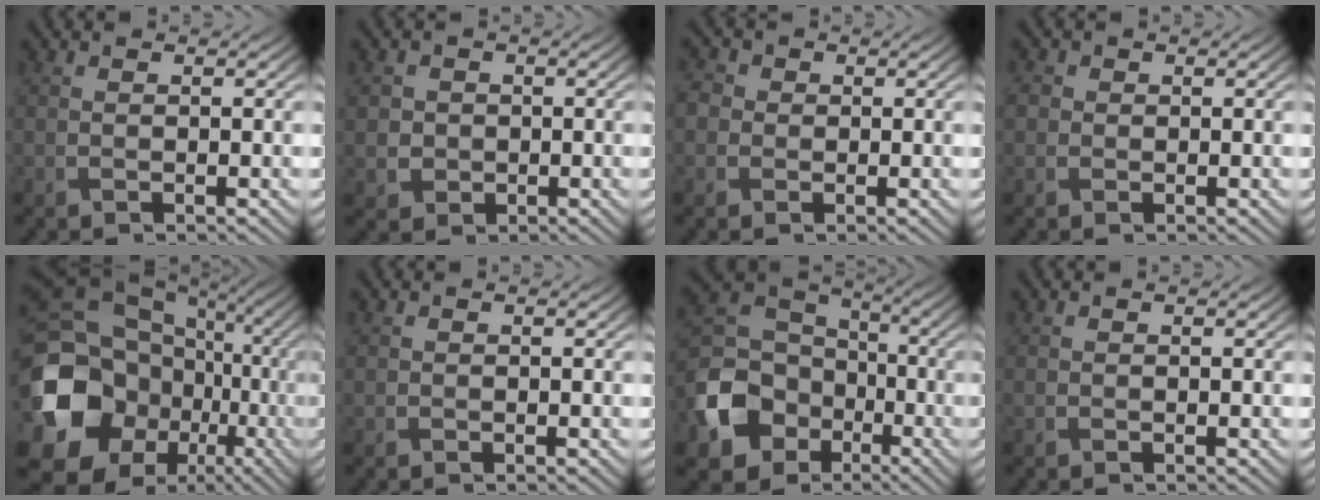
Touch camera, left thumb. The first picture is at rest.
{"total": 2.5, "force": [-0.2, 2.4, 0.5], "torque": [-0.015, -0.008, -0.006]}
{"total": 2.7, "force": [0.1, 2.6, 0.9], "torque": [-0.025, 0.008, -0.011]}
{"total": 1.5, "force": [0.1, 1.5, 0.4], "torque": [-0.007, -0.002, -0.002]}
{"total": 19.6, "force": [-3.7, 16.4, 10.1], "torque": [-0.259, -0.041, -0.040]}
{"total": 0.0}
{"total": 12.9, "force": [-5.0, 10.4, 5.9], "torque": [-0.174, -0.042, -0.100]}
{"total": 0.0}